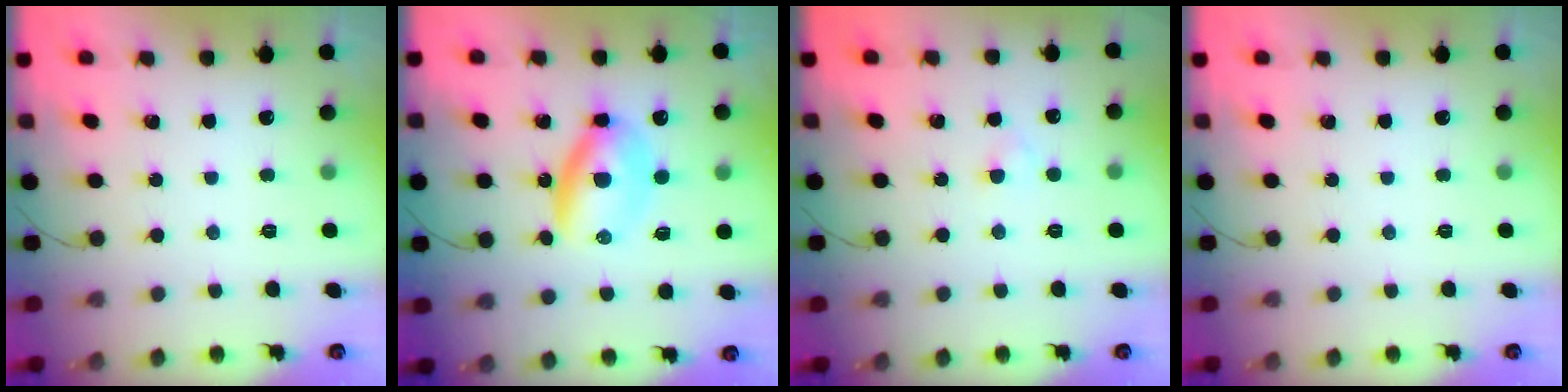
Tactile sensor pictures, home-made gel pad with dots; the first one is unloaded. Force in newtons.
{"total": 7.0, "press": 7.0, "slide": 0.9}
{"total": 1.7, "press": 1.4, "slide": 0.8}
{"total": 0.0}